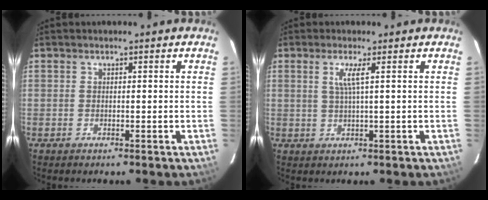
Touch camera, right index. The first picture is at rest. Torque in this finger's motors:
{"motor_torque": [0.02, 0.05, 0.11, 0.06]}